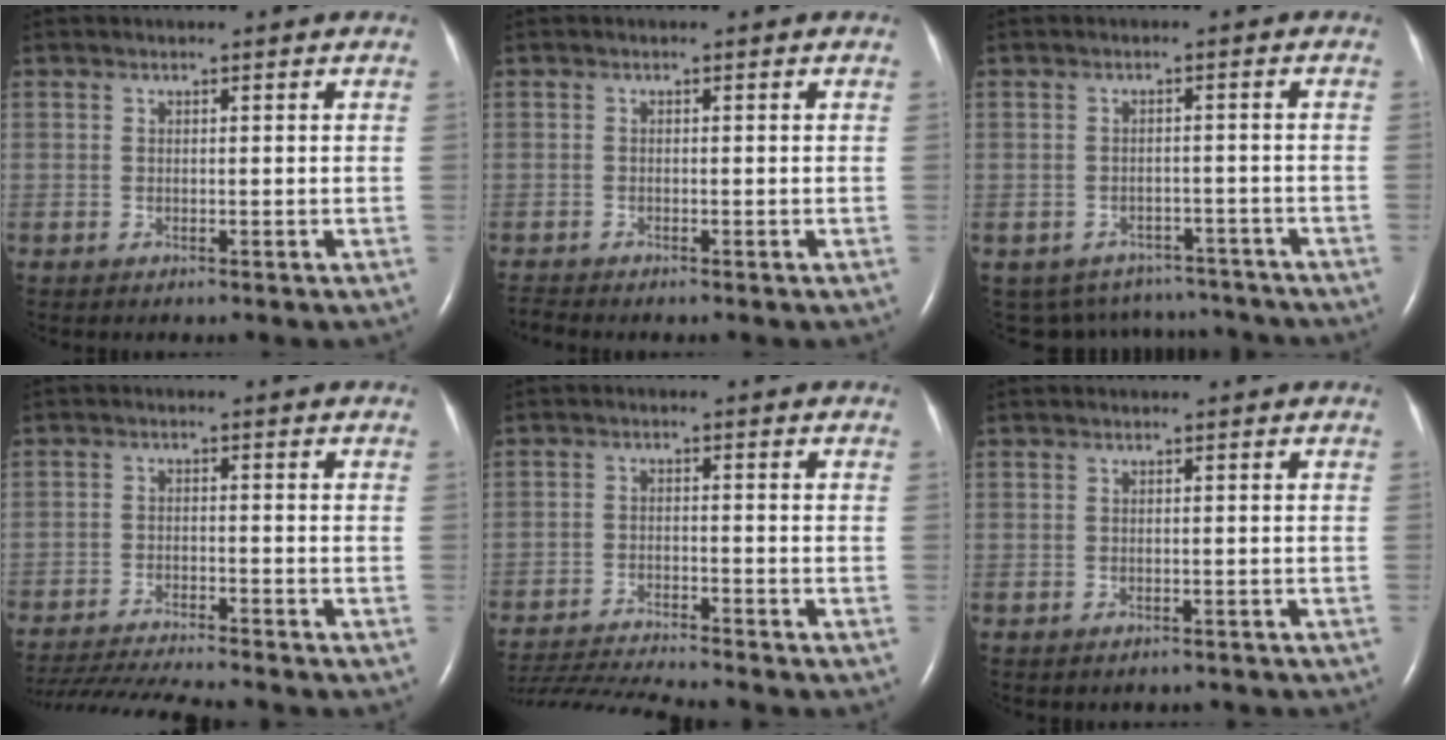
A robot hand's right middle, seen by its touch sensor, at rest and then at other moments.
{"total": 1.1, "force": [-1.1, -0.4, 0.1], "torque": [-0.010, -0.006, -0.022]}
{"total": 10.0, "force": [-9.1, 4.3, 0.6], "torque": [-0.014, 0.022, -0.104]}
{"total": 13.8, "force": [-12.7, 0.2, 5.4], "torque": [-0.092, -0.027, -0.199]}
{"total": 12.3, "force": [-11.6, -0.8, 3.8], "torque": [-0.062, -0.017, -0.191]}
{"total": 1.7, "force": [-1.5, 0.7, 0.3], "torque": [-0.008, -0.002, -0.018]}